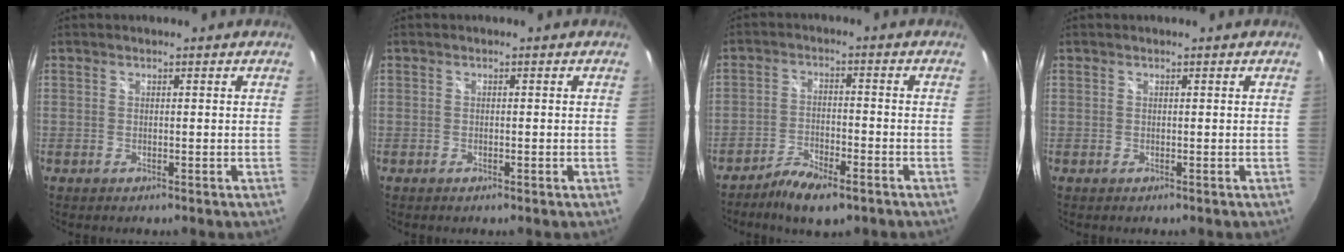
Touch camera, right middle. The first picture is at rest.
{"total": 0.7, "force": [-0.4, 0.1, 0.6], "torque": [-0.008, 0.001, -0.008]}
{"total": 7.4, "force": [-5.3, 2.3, 4.6], "torque": [-0.108, -0.010, -0.099]}
{"total": 0.0}